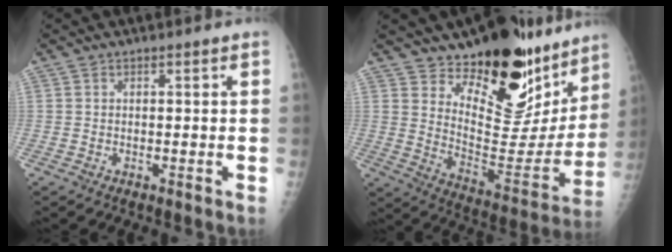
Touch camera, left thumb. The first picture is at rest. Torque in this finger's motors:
{"motor_torque": [0.43, 0.68, 0.11, -0.71, 0.16]}